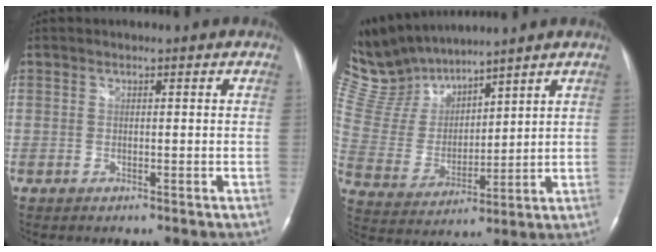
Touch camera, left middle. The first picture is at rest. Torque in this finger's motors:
{"motor_torque": [0.45, -1.48, -0.10, -0.07]}